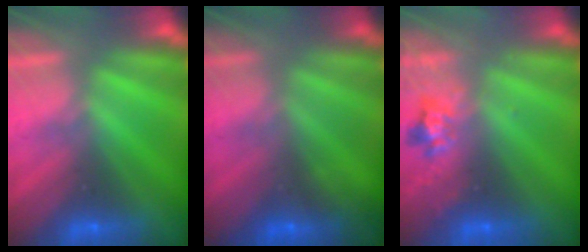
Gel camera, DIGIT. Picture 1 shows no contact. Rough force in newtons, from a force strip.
{"total": 1.2}
{"total": 2.4}